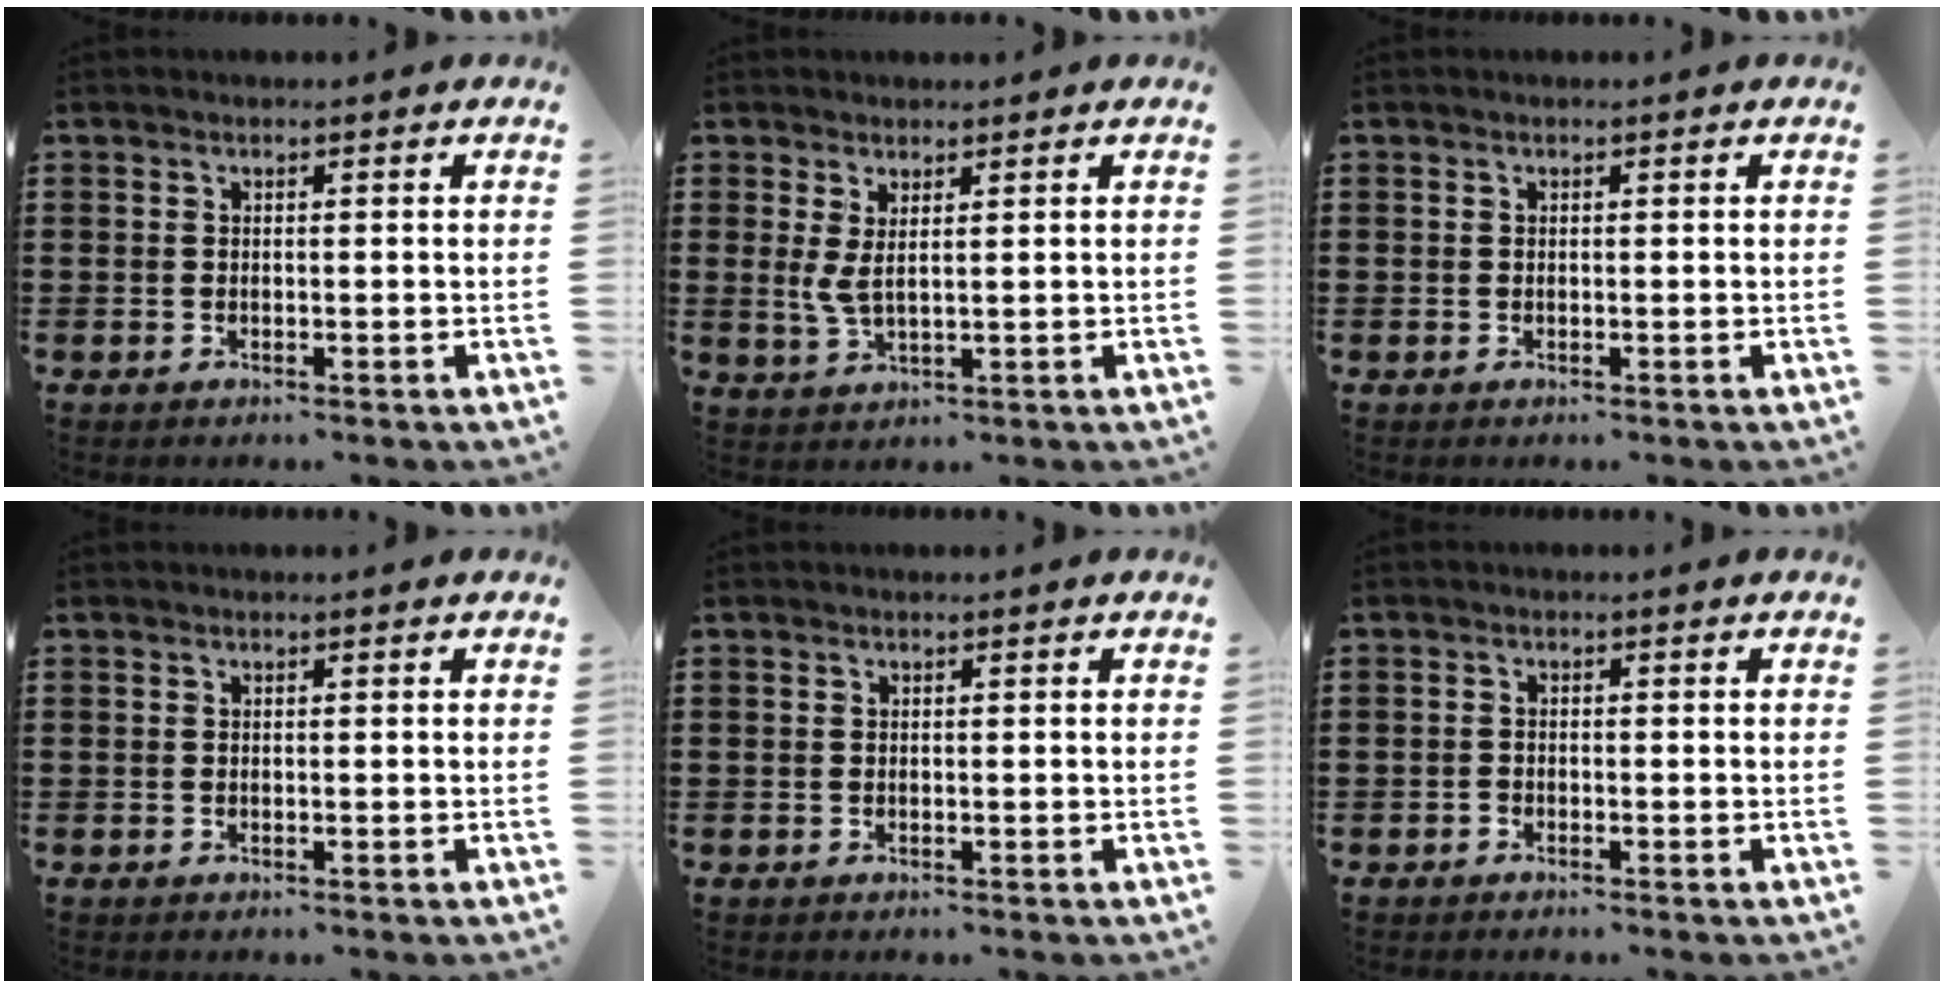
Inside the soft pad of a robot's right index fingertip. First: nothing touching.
{"total": 3.0, "force": [1.4, 1.0, 2.5], "torque": [-0.068, -0.005, 0.022]}
{"total": 0.0}
{"total": 0.0}
{"total": 0.0}
{"total": 0.8, "force": [-0.7, 0.4, 0.1], "torque": [-0.003, 0.002, -0.016]}